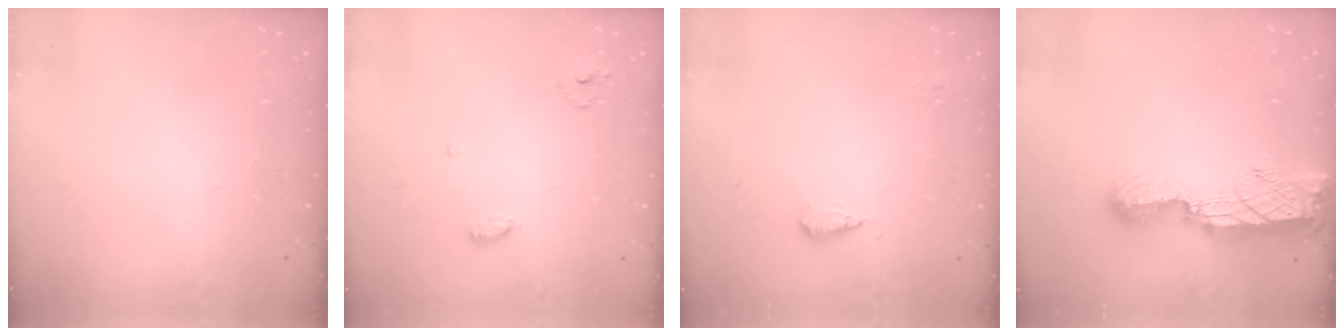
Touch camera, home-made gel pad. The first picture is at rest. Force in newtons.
{"total": 4.7, "press": 4.7, "slide": 0.5}
{"total": 5.5, "press": 5.4, "slide": 0.9}
{"total": 12.4, "press": 12.3, "slide": 1.2}